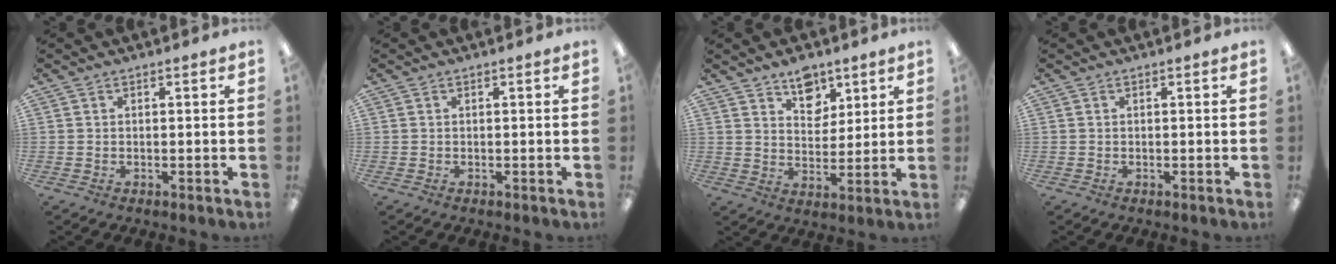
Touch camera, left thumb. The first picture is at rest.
{"total": 0.0}
{"total": 8.4, "force": [6.1, 5.1, 2.7], "torque": [-0.019, -0.037, 0.108]}
{"total": 0.0}